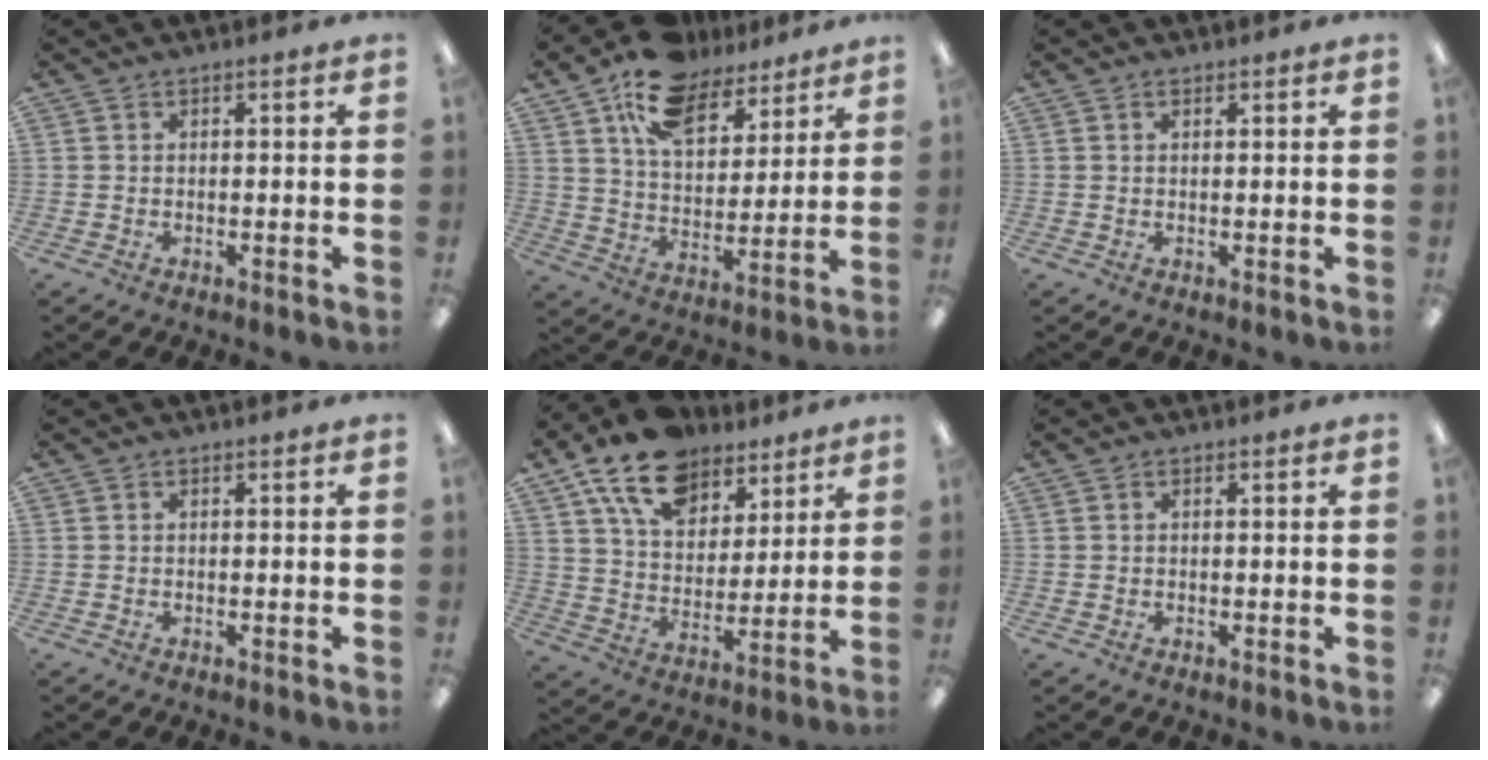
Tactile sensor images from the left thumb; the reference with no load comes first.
{"total": 15.3, "force": [10.9, 8.0, 7.1], "torque": [-0.128, -0.055, 0.199]}
{"total": 0.7, "force": [0.5, 0.4, 0.3], "torque": [-0.008, 0.003, 0.009]}
{"total": 0.0}
{"total": 16.7, "force": [11.4, 9.6, 7.5], "torque": [-0.138, -0.055, 0.209]}
{"total": 0.0}